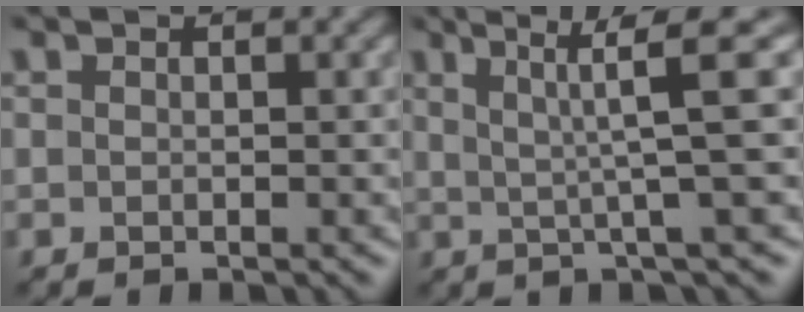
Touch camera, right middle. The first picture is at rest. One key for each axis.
{"total": 5.8, "fx": 1.3, "fy": 0.5, "fz": 5.7, "tx": -0.096, "ty": 0.010, "tz": 0.025}